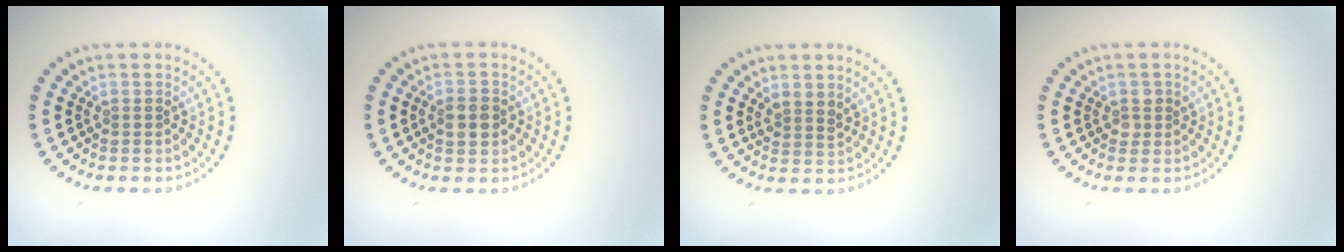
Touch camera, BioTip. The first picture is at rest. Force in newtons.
{"total": 2.6, "press": 2.6, "slide": 0.2}
{"total": 1.6, "press": 1.2, "slide": 1.0}
{"total": 1.1, "press": 1.1, "slide": 0.2}